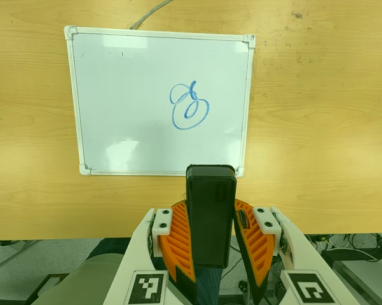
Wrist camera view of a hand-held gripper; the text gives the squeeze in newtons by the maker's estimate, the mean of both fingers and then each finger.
{"total": 8.8, "left": 7.3, "right": 10.4}